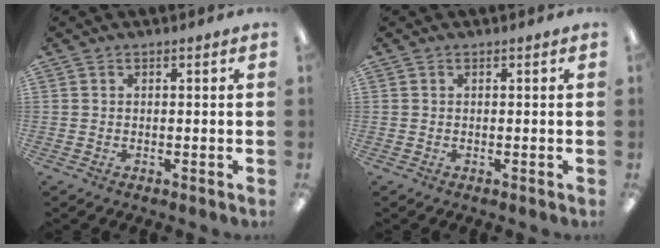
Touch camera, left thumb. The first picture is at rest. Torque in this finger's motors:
{"motor_torque": [0.00, 0.00, 0.01, 0.01, 0.00]}